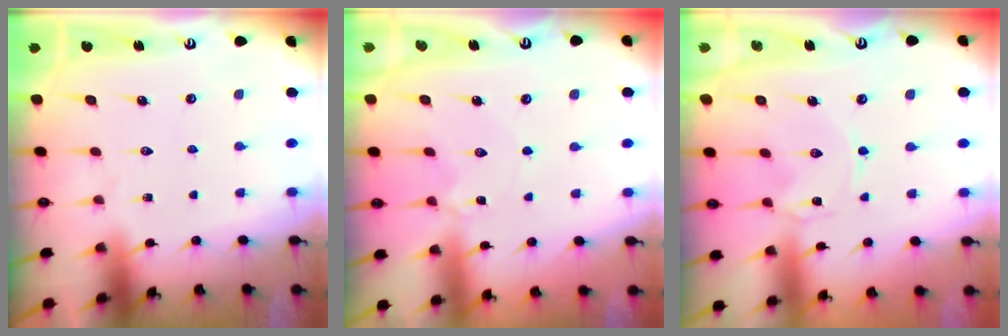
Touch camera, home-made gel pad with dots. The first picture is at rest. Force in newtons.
{"total": 2.5, "press": 2.5, "slide": 0.4}
{"total": 0.0}